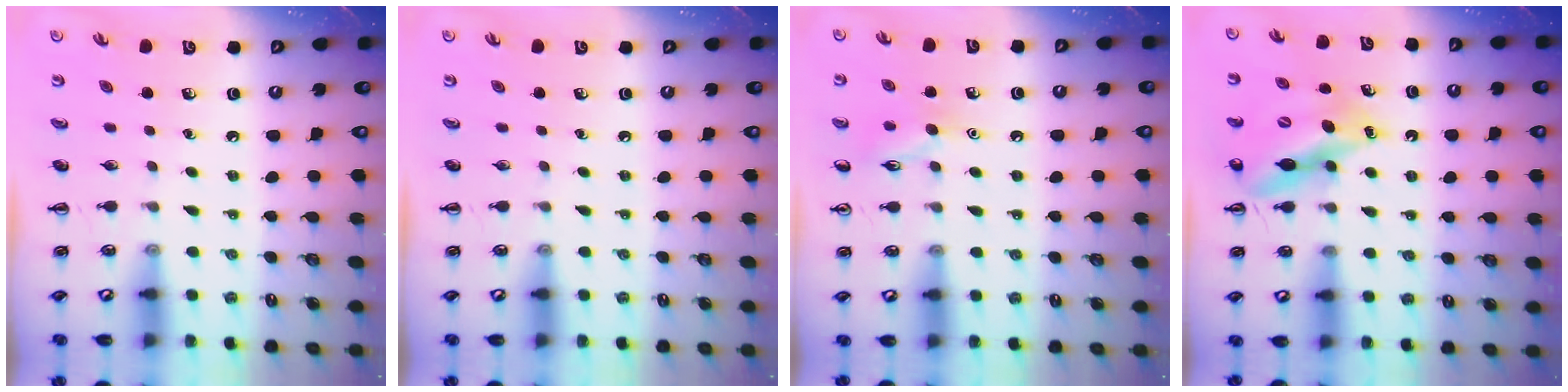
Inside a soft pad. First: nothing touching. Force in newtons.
{"total": 0.0}
{"total": 8.6, "press": 8.5, "slide": 0.9}
{"total": 14.1, "press": 13.4, "slide": 4.4}